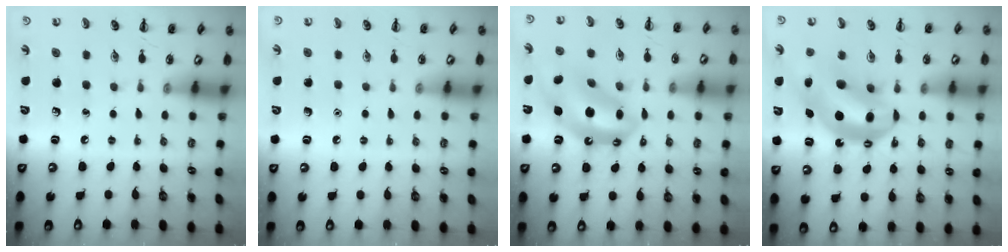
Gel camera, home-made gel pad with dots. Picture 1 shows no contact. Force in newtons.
{"total": 1.6, "press": 1.5, "slide": 0.1}
{"total": 12.5, "press": 12.0, "slide": 3.5}
{"total": 12.9, "press": 12.5, "slide": 3.3}